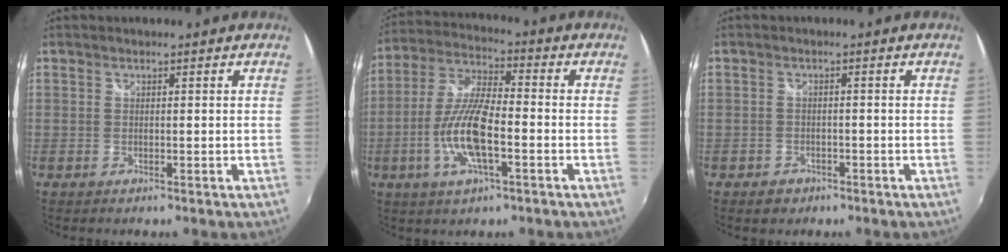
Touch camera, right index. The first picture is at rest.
{"total": 12.4, "force": [-3.9, 3.5, 11.2], "torque": [-0.237, -0.004, -0.076]}
{"total": 2.7, "force": [-1.7, 2.0, 0.6], "torque": [-0.018, 0.002, -0.023]}